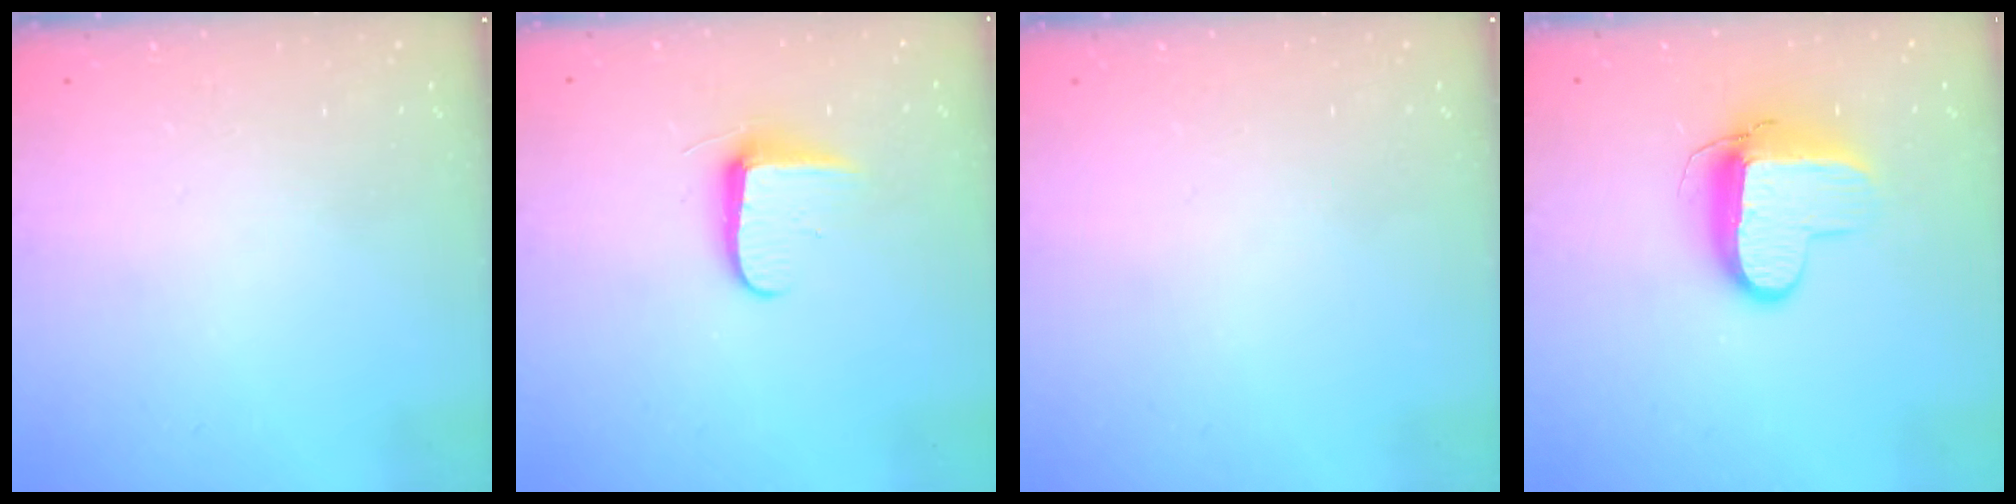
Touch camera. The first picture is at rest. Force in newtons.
{"total": 7.1, "press": 7.0, "slide": 0.9}
{"total": 0.0}
{"total": 10.4, "press": 10.3, "slide": 0.9}